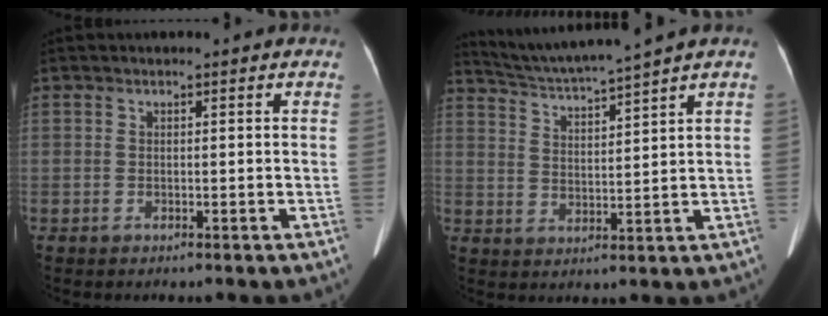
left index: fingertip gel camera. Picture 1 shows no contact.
{"total": 8.6, "force": [7.8, -2.2, 3.1], "torque": [-0.062, 0.003, 0.144]}